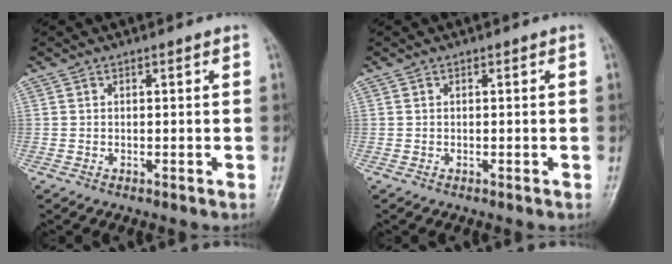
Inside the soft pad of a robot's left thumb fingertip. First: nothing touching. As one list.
[{"total": 0.0}]